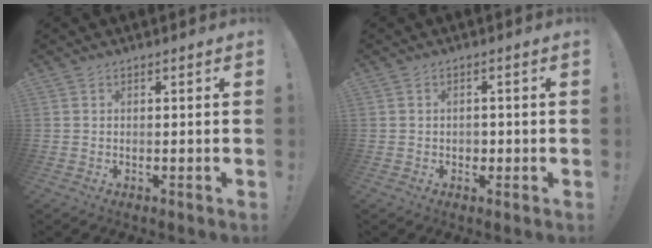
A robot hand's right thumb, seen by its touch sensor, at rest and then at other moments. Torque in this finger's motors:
{"motor_torque": [0.03, 0.17, -0.04, -0.12, 0.00]}